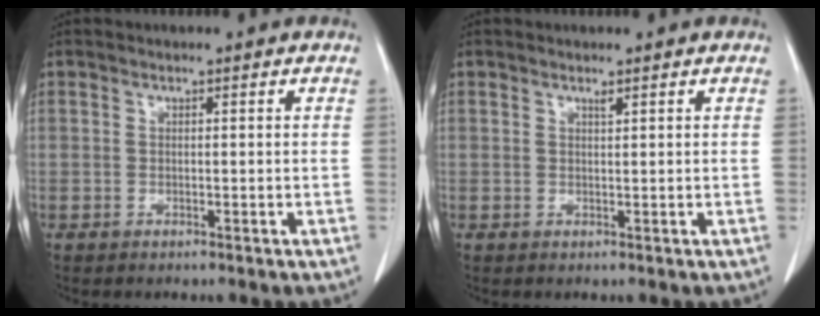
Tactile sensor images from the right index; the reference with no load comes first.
{"total": 0.6, "force": [0.5, 0.0, 0.3], "torque": [-0.009, -0.004, 0.008]}